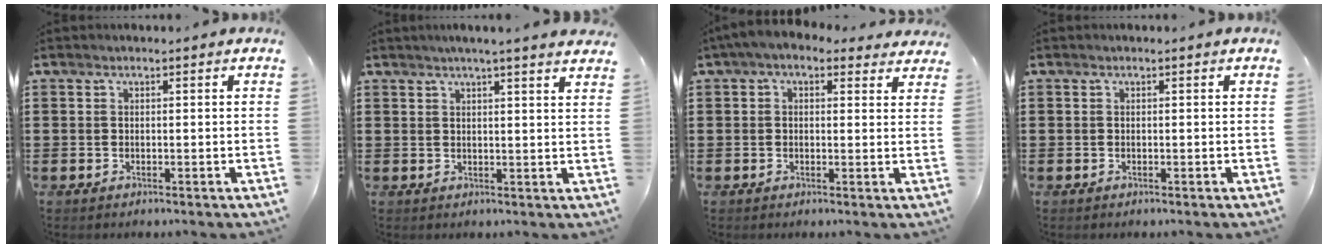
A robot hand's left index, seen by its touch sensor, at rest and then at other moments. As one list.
[{"total": 2.9, "force": [2.5, -0.6, 1.2], "torque": [-0.029, -0.003, 0.046]}, {"total": 3.2, "force": [2.0, 1.6, 1.9], "torque": [-0.043, -0.001, 0.035]}, {"total": 0.0}]